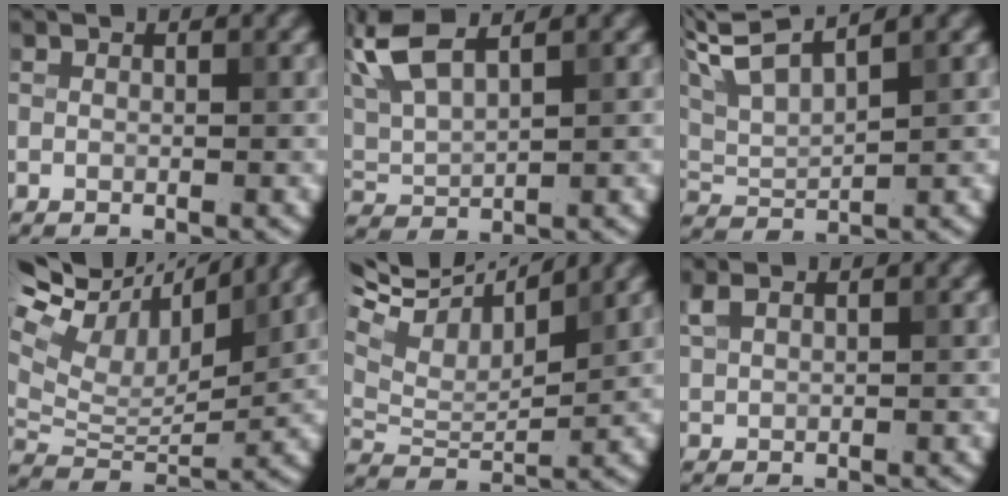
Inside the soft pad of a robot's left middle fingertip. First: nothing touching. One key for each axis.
{"total": 4.4, "fx": 2.9, "fy": 1.5, "fz": 3.0, "tx": -0.075, "ty": 0.015, "tz": 0.057}
{"total": 4.9, "fx": 4.1, "fy": 0.8, "fz": 2.7, "tx": -0.069, "ty": 0.019, "tz": 0.082}
{"total": 10.4, "fx": 8.1, "fy": 3.5, "fz": 5.4, "tx": -0.134, "ty": 0.025, "tz": 0.128}
{"total": 9.8, "fx": 7.0, "fy": 3.2, "fz": 6.0, "tx": -0.125, "ty": 0.032, "tz": 0.111}
{"total": 1.7, "fx": 1.2, "fy": 0.6, "fz": 0.9, "tx": -0.025, "ty": 0.004, "tz": 0.030}